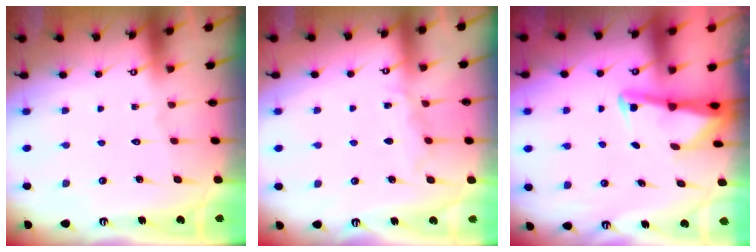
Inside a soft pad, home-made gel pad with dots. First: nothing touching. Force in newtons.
{"total": 5.2, "press": 5.2, "slide": 0.2}
{"total": 2.9, "press": 2.9, "slide": 0.3}